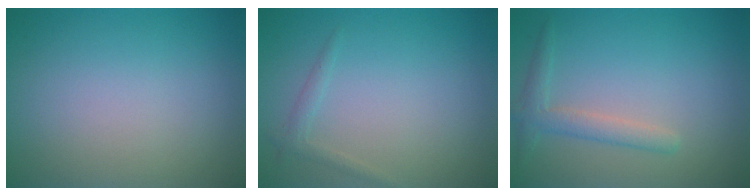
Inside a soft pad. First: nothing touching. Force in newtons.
{"total": 1.0, "press": 1.0, "slide": 0.1}
{"total": 2.1, "press": 2.1, "slide": 0.0}